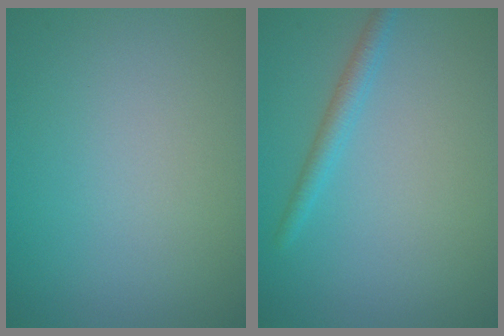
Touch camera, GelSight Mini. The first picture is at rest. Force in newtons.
{"total": 1.8, "press": 1.8, "slide": 0.1}